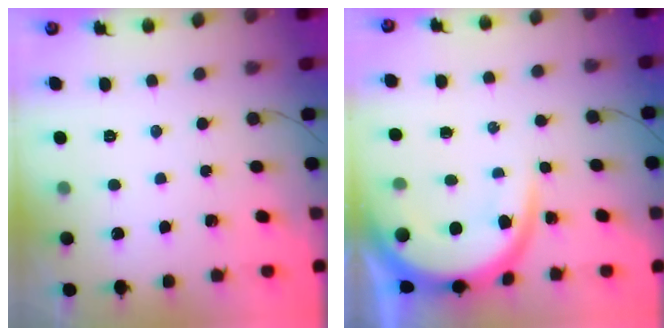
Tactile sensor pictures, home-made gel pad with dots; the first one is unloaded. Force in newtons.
{"total": 9.9, "press": 9.9, "slide": 1.2}